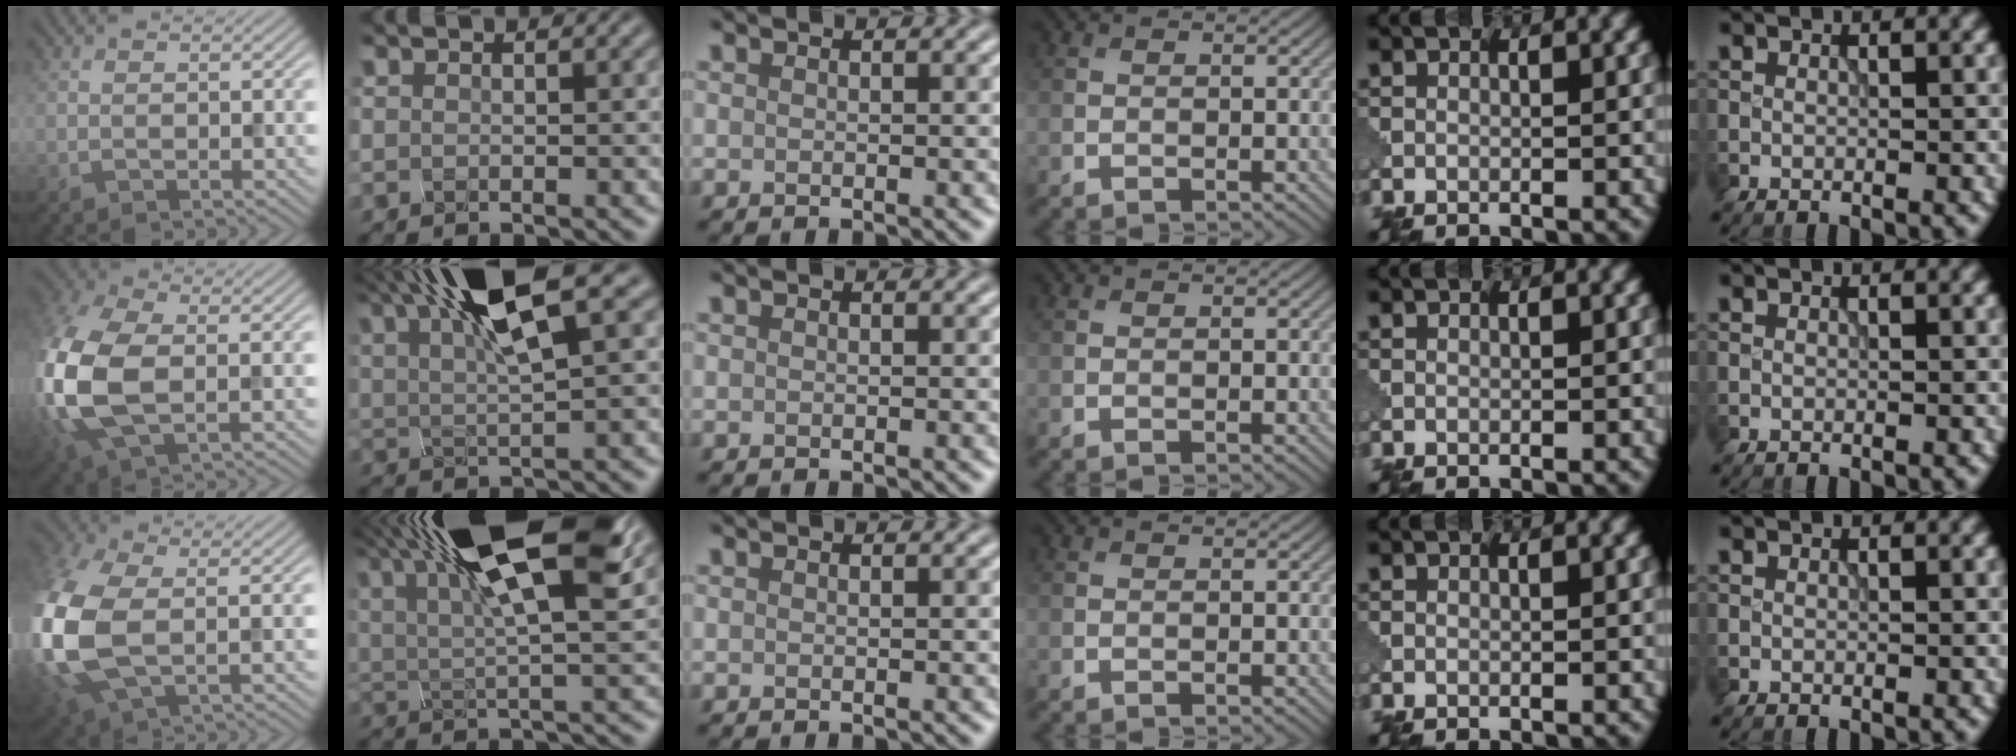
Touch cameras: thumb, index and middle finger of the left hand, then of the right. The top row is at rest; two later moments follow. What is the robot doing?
{"motion": "squeeze", "object": "clothespin"}